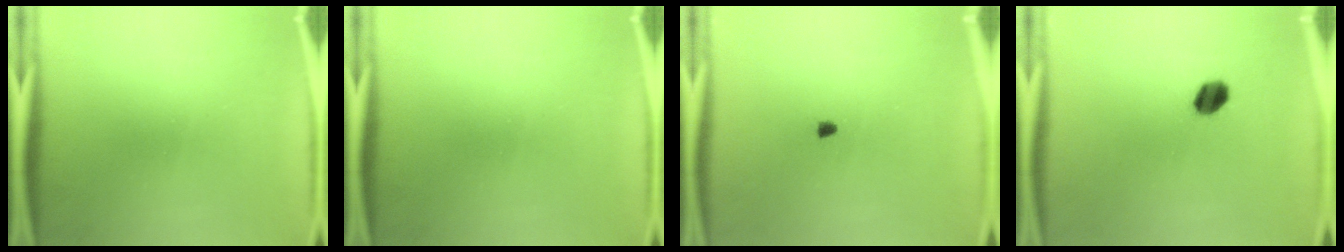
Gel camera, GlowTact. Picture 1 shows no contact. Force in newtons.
{"total": 0.0}
{"total": 1.0}
{"total": 4.9}